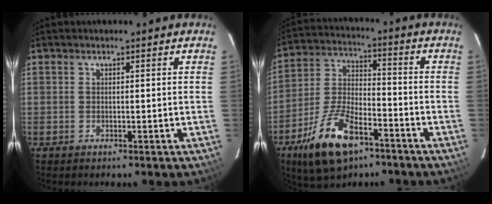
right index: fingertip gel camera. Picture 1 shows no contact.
{"total": 15.5, "force": [-9.2, 6.7, 10.6], "torque": [-0.225, -0.009, -0.166]}